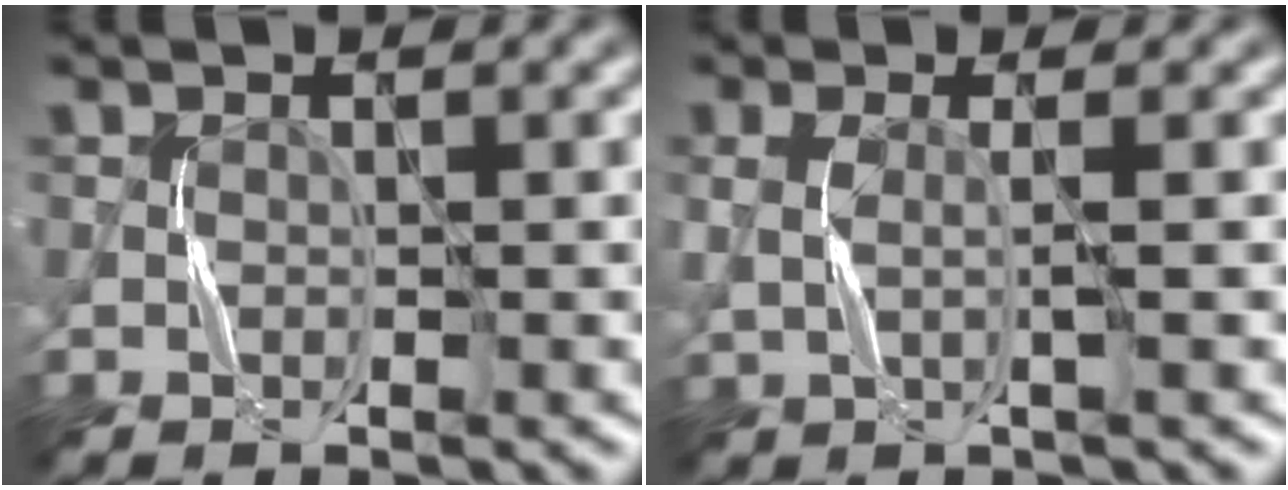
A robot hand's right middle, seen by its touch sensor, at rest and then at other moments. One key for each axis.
{"total": 1.4, "fx": 0.3, "fy": 0.2, "fz": 1.4, "tx": -0.031, "ty": 0.000, "tz": 0.007}